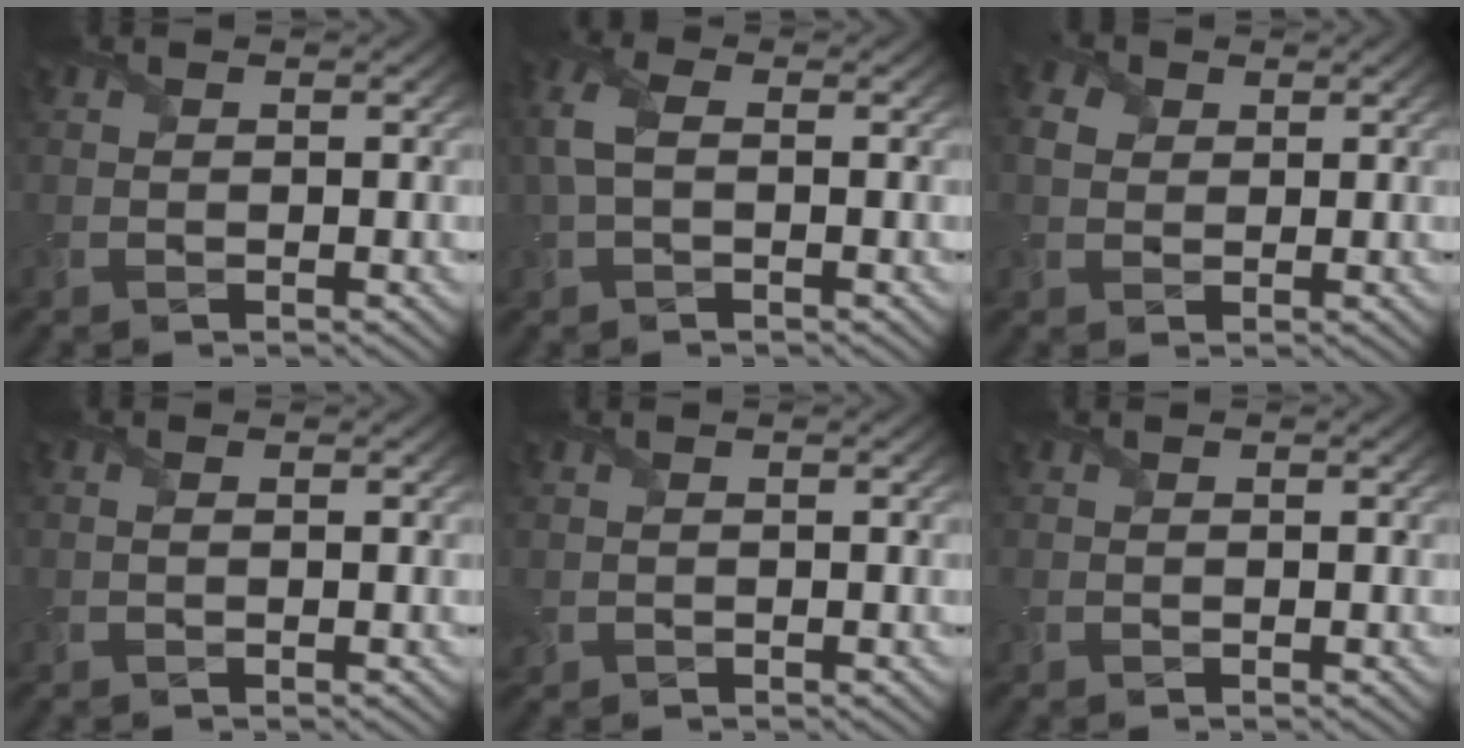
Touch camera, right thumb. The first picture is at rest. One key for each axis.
{"total": 4.8, "fx": 0.3, "fy": 2.6, "fz": 4.0, "tx": -0.103, "ty": 0.014, "tz": 0.000}
{"total": 3.0, "fx": 0.8, "fy": 2.4, "fz": 1.6, "tx": -0.048, "ty": 0.008, "tz": 0.015}
{"total": 0.7, "fx": -0.1, "fy": 0.2, "fz": 0.7, "tx": -0.013, "ty": 0.002, "tz": 0.003}
{"total": 0.6, "fx": 0.1, "fy": 0.5, "fz": 0.2, "tx": -0.010, "ty": -0.001, "tz": 0.004}
{"total": 0.0}